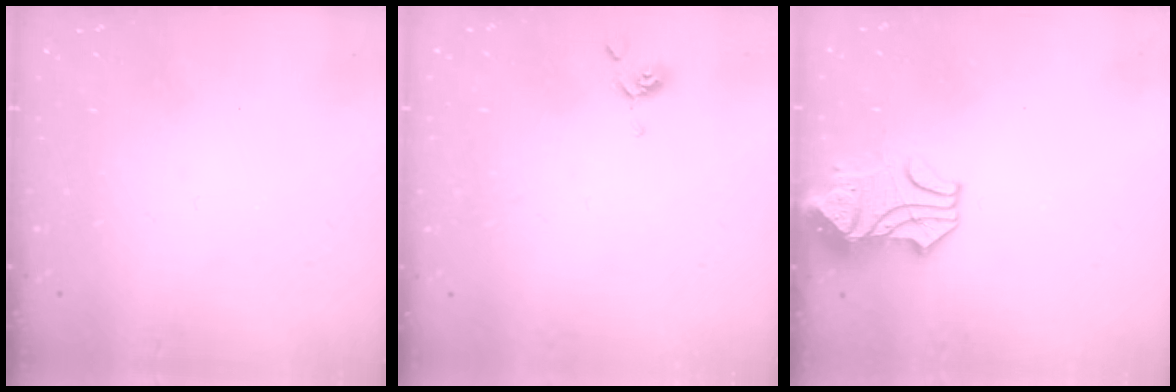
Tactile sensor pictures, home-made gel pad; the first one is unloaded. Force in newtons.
{"total": 1.0, "press": 0.9, "slide": 0.3}
{"total": 2.2, "press": 1.9, "slide": 1.1}